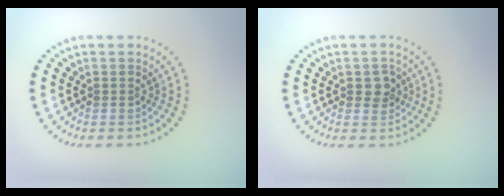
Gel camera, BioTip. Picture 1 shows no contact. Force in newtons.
{"total": 1.9, "press": 1.8, "slide": 0.6}